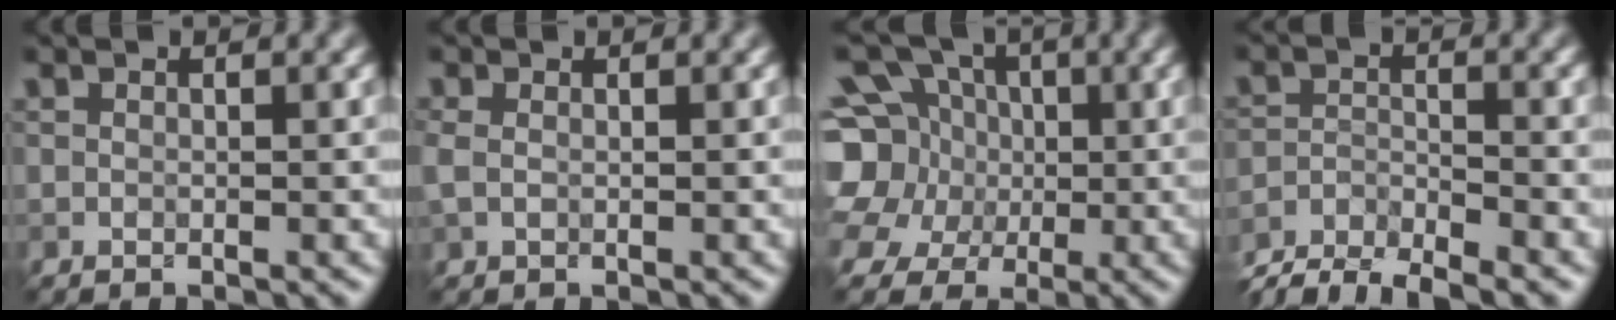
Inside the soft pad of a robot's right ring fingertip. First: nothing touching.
{"total": 1.1, "force": [-0.1, 0.8, 0.7], "torque": [-0.022, 0.000, -0.007]}
{"total": 15.2, "force": [2.8, 13.4, 6.6], "torque": [-0.176, 0.029, 0.020]}
{"total": 5.4, "force": [-4.9, 1.2, 1.9], "torque": [-0.035, -0.008, -0.094]}